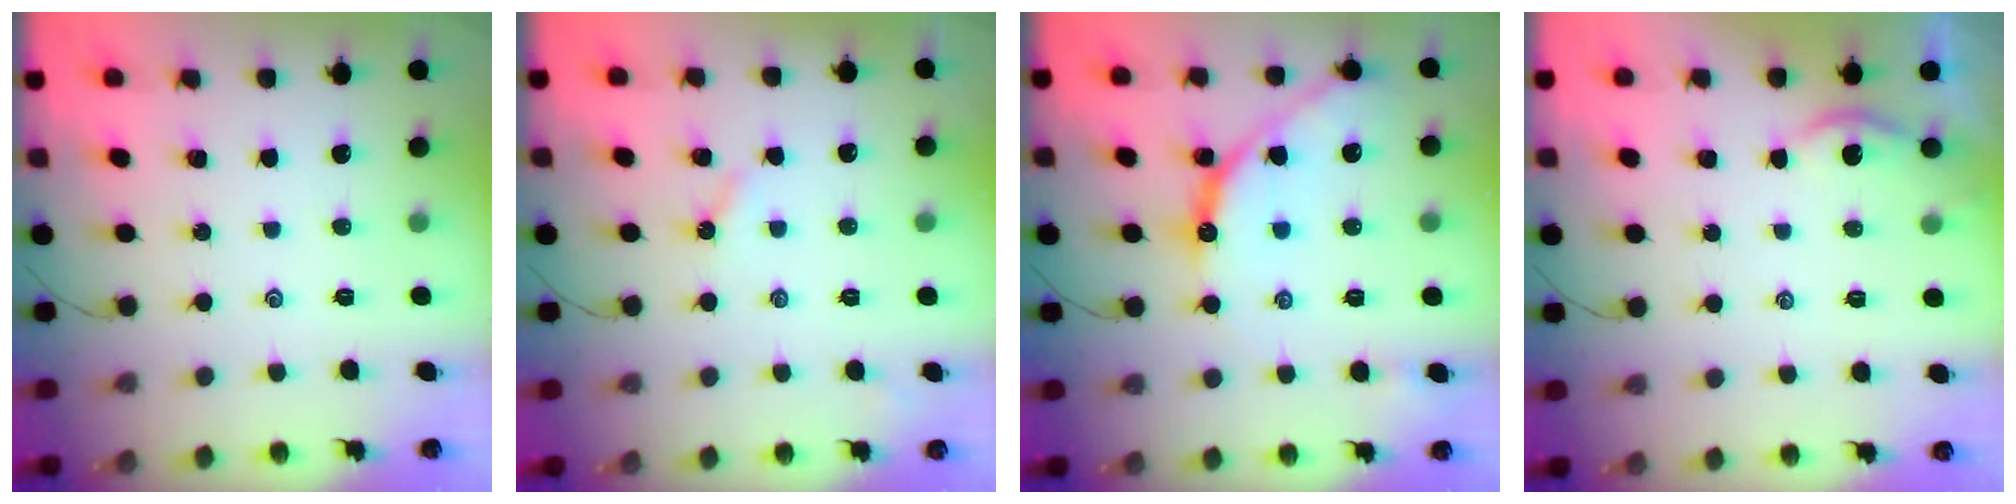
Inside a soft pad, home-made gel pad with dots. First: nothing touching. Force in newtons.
{"total": 2.8, "press": 2.8, "slide": 0.5}
{"total": 12.1, "press": 12.1, "slide": 0.8}
{"total": 2.2, "press": 2.2, "slide": 0.3}